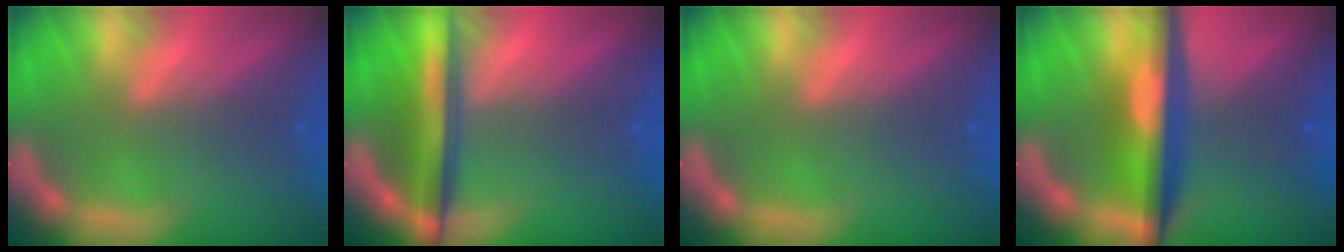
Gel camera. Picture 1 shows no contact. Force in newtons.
{"total": 6.5}
{"total": 0.0}
{"total": 7.4}